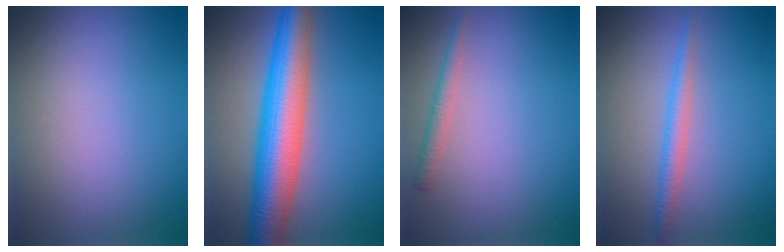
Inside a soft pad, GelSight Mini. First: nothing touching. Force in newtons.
{"total": 9.8, "press": 9.8, "slide": 0.2}
{"total": 1.4, "press": 1.4, "slide": 0.1}
{"total": 2.0, "press": 2.0, "slide": 0.1}